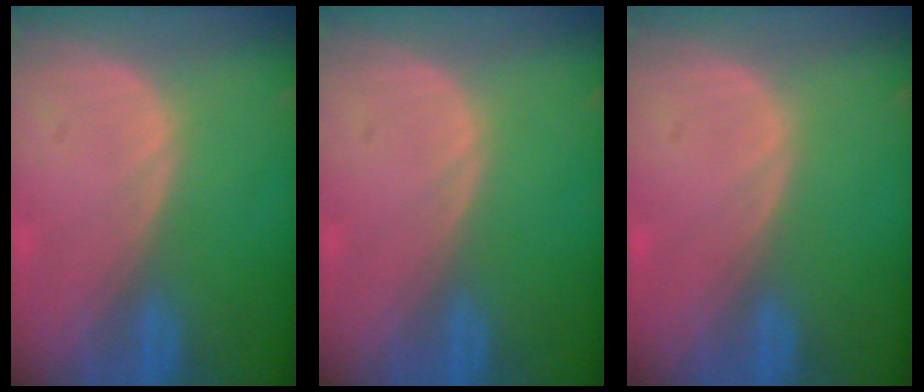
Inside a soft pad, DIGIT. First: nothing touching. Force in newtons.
{"total": 0.0}
{"total": 0.0}